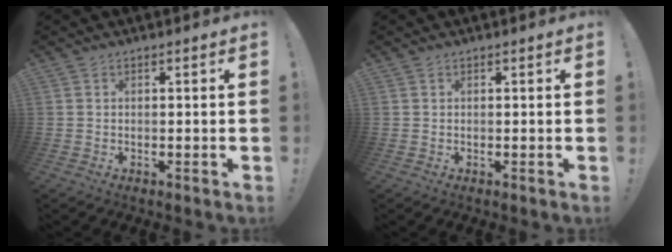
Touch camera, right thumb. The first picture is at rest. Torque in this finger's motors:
{"motor_torque": [0.08, -0.04, 0.07, -0.16, -0.03]}